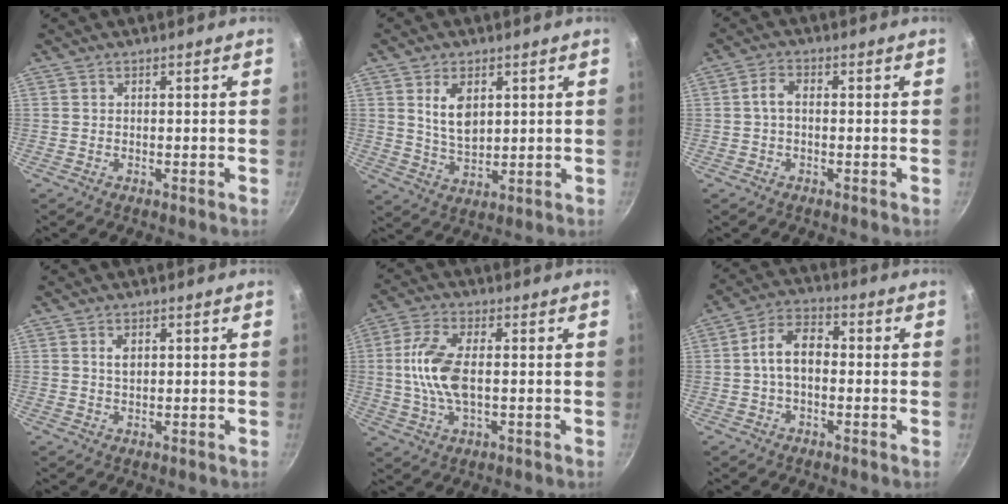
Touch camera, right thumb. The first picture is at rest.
{"total": 8.8, "force": [3.1, 5.1, 6.5], "torque": [-0.098, -0.023, 0.070]}
{"total": 3.1, "force": [-0.1, 1.8, 2.5], "torque": [-0.046, 0.013, -0.004]}
{"total": 2.1, "force": [0.8, 1.2, 1.5], "torque": [-0.023, -0.005, 0.015]}
{"total": 10.6, "force": [0.3, 4.9, 9.4], "torque": [-0.208, 0.002, 0.005]}
{"total": 8.2, "force": [-0.1, 5.1, 6.4], "torque": [-0.106, 0.027, -0.012]}